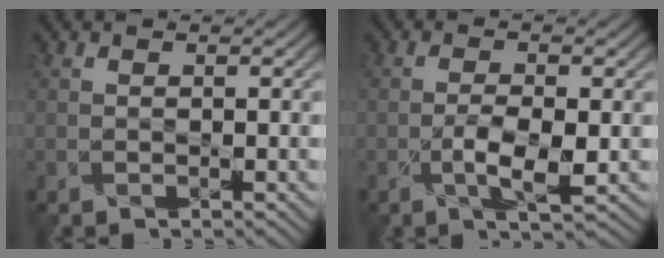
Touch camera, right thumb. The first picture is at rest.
{"total": 2.9, "force": [-1.5, 0.8, 2.3], "torque": [-0.049, 0.001, -0.025]}